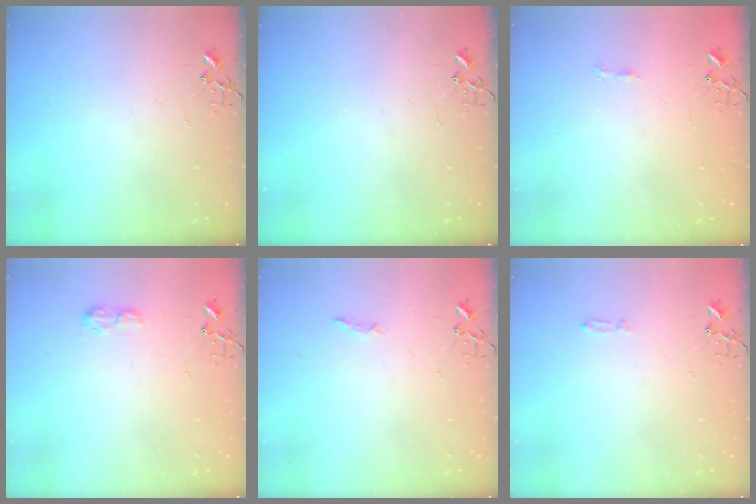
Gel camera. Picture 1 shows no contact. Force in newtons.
{"total": 0.0}
{"total": 5.0, "press": 4.9, "slide": 0.6}
{"total": 7.0, "press": 7.0, "slide": 0.8}
{"total": 3.9, "press": 3.9, "slide": 0.5}
{"total": 2.8, "press": 2.8, "slide": 0.4}